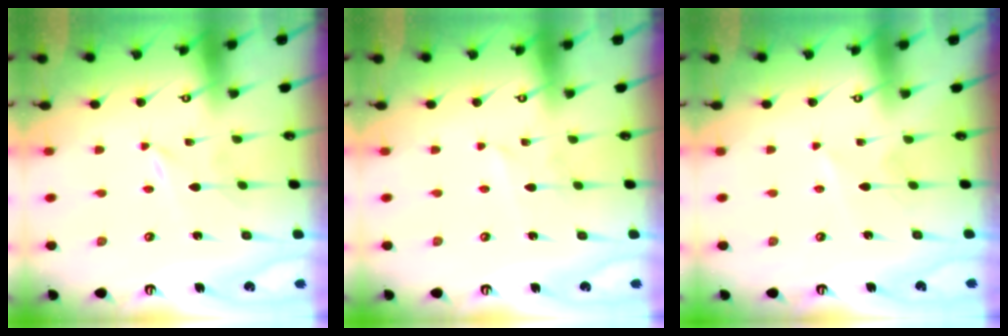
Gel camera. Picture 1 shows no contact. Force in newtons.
{"total": 2.4, "press": 2.4, "slide": 0.4}
{"total": 2.7, "press": 2.7, "slide": 0.4}